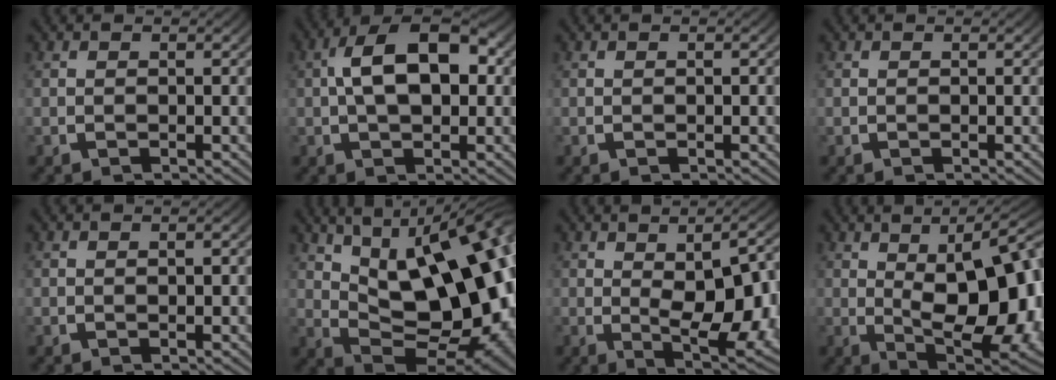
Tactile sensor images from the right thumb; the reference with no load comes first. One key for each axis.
{"total": 8.2, "fx": 1.2, "fy": 4.6, "fz": 6.7, "tx": -0.108, "ty": -0.003, "tz": 0.022}
{"total": 0.0}
{"total": 0.0}
{"total": 0.6, "fx": 0.0, "fy": 0.3, "fz": 0.6, "tx": -0.007, "ty": -0.002, "tz": 0.001}
{"total": 20.5, "fx": 2.3, "fy": 12.4, "fz": 16.2, "tx": -0.228, "ty": -0.026, "tz": 0.046}
{"total": 9.2, "fx": -0.4, "fy": 4.7, "fz": 8.0, "tx": -0.122, "ty": -0.030, "tz": 0.012}
{"total": 15.3, "fx": -0.3, "fy": 8.1, "fz": 13.0, "tx": -0.198, "ty": -0.045, "tz": 0.027}